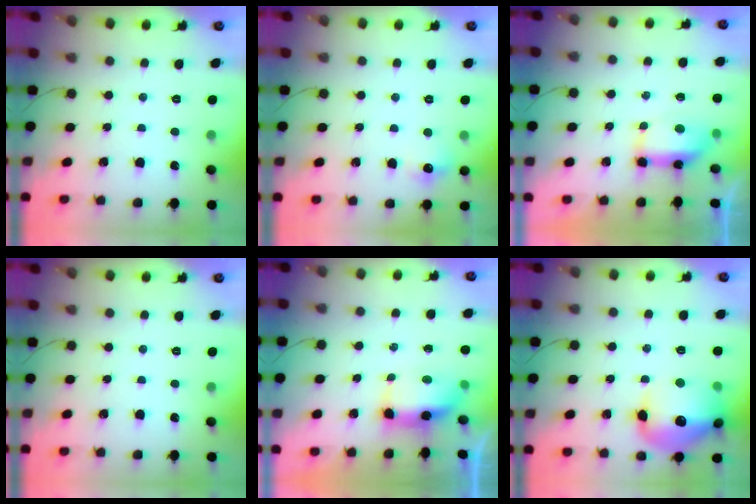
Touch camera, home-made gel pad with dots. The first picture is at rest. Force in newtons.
{"total": 7.1, "press": 7.0, "slide": 1.6}
{"total": 13.8, "press": 9.3, "slide": 10.2}
{"total": 0.0}
{"total": 7.0, "press": 6.9, "slide": 1.1}
{"total": 19.7, "press": 19.6, "slide": 1.7}